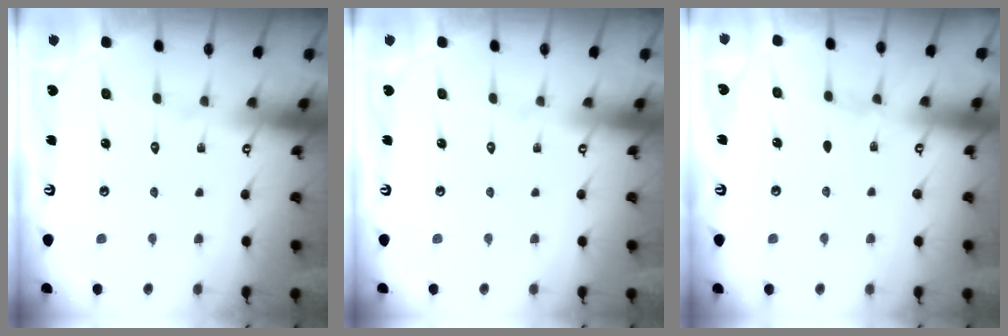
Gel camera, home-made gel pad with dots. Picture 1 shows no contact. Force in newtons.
{"total": 0.0}
{"total": 2.0, "press": 2.0, "slide": 0.3}